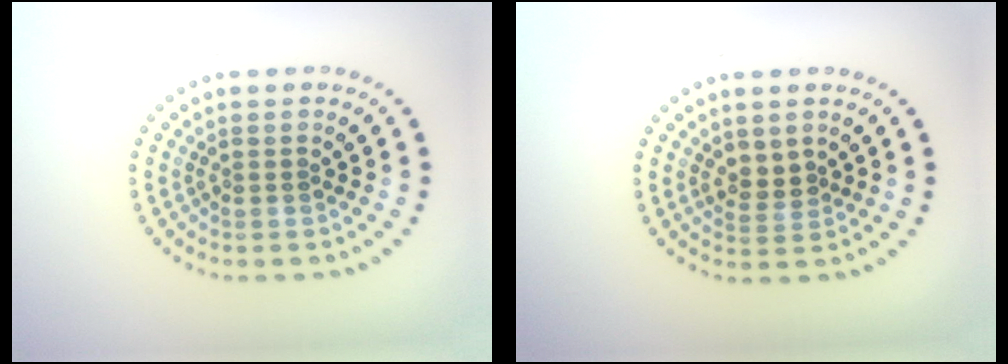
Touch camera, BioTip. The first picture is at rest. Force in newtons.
{"total": 1.8, "press": 1.6, "slide": 0.9}